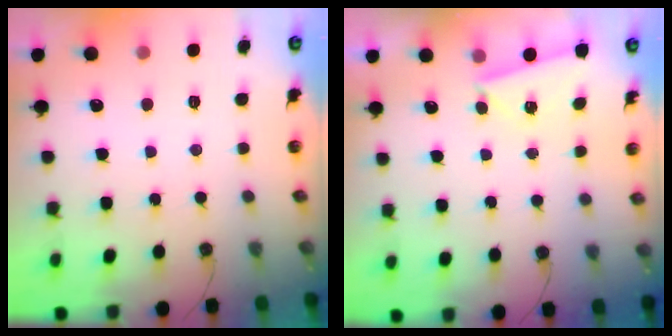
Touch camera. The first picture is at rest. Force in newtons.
{"total": 2.6, "press": 2.2, "slide": 1.4}